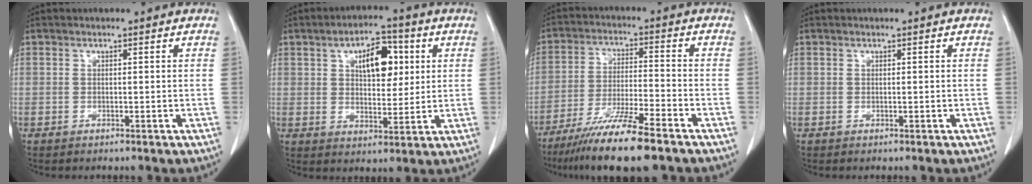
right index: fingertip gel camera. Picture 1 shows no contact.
{"total": 8.8, "force": [2.8, 4.3, 7.1], "torque": [-0.110, 0.015, 0.047]}
{"total": 12.1, "force": [-8.8, 0.2, 8.3], "torque": [-0.148, -0.035, -0.154]}
{"total": 0.0}